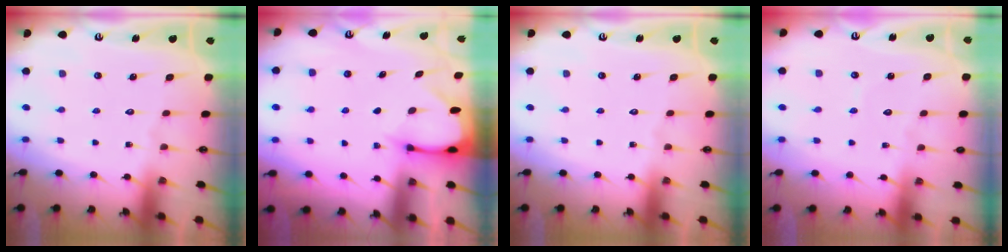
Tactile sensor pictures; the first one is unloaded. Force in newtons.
{"total": 2.5, "press": 2.5, "slide": 0.3}
{"total": 0.0}
{"total": 3.0, "press": 3.0, "slide": 0.3}